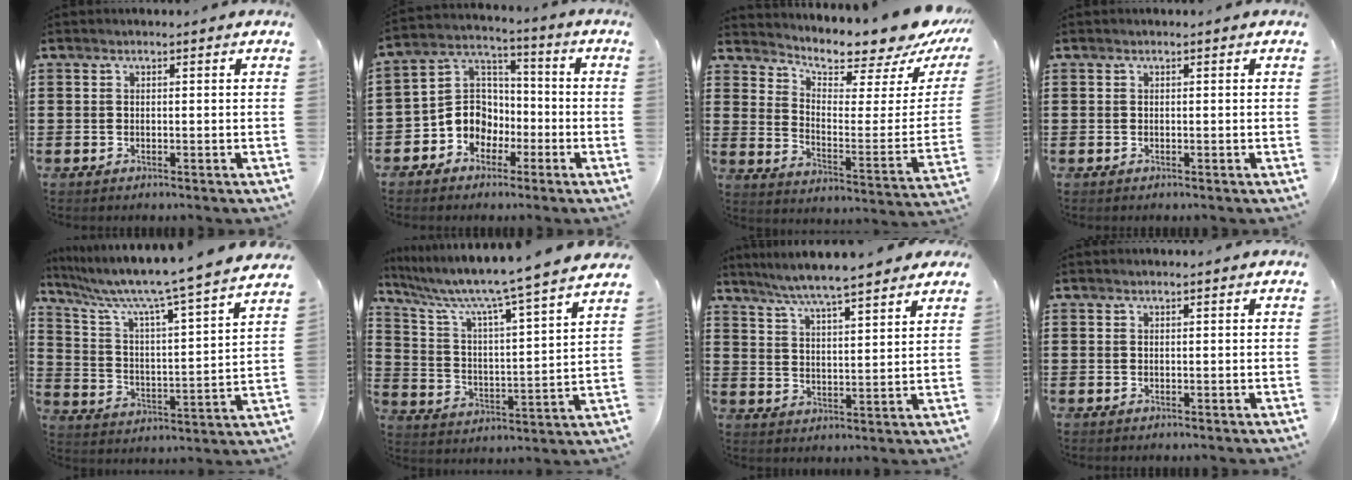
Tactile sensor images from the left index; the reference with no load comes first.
{"total": 7.6, "force": [-3.0, 6.6, 2.1], "torque": [-0.079, 0.006, -0.066]}
{"total": 6.2, "force": [5.7, 1.5, 2.1], "torque": [-0.059, -0.056, 0.092]}
{"total": 0.0}
{"total": 8.0, "force": [6.8, -0.4, 4.0], "torque": [-0.109, -0.061, 0.107]}
{"total": 7.5, "force": [6.5, -0.5, 3.7], "torque": [-0.101, -0.058, 0.100]}
{"total": 5.8, "force": [5.4, -0.2, 2.2], "torque": [-0.065, -0.027, 0.092]}
{"total": 0.0}